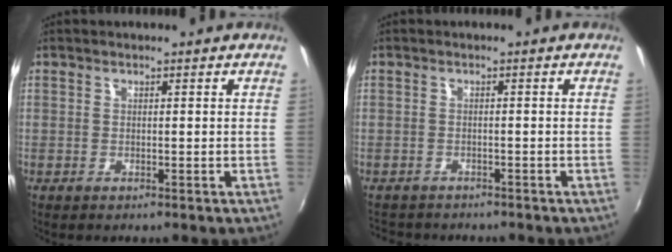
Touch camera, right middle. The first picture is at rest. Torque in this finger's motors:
{"motor_torque": [0.35, -0.50, 0.02, 0.01]}